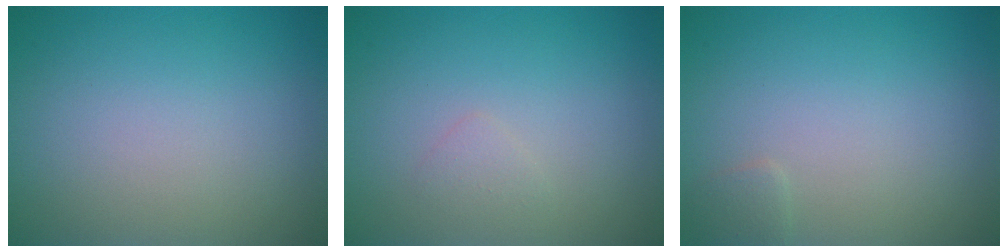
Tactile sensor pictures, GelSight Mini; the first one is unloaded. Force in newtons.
{"total": 0.8, "press": 0.8, "slide": 0.1}
{"total": 0.8, "press": 0.8, "slide": 0.0}